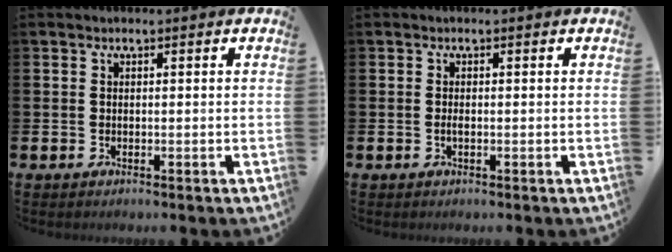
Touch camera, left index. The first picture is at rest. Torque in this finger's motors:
{"motor_torque": [0.12, 0.04, -0.05, 0.03]}